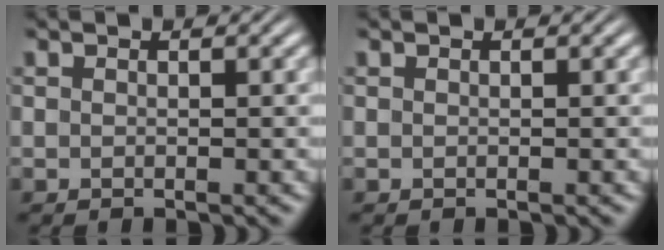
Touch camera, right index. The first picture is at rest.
{"total": 0.0}